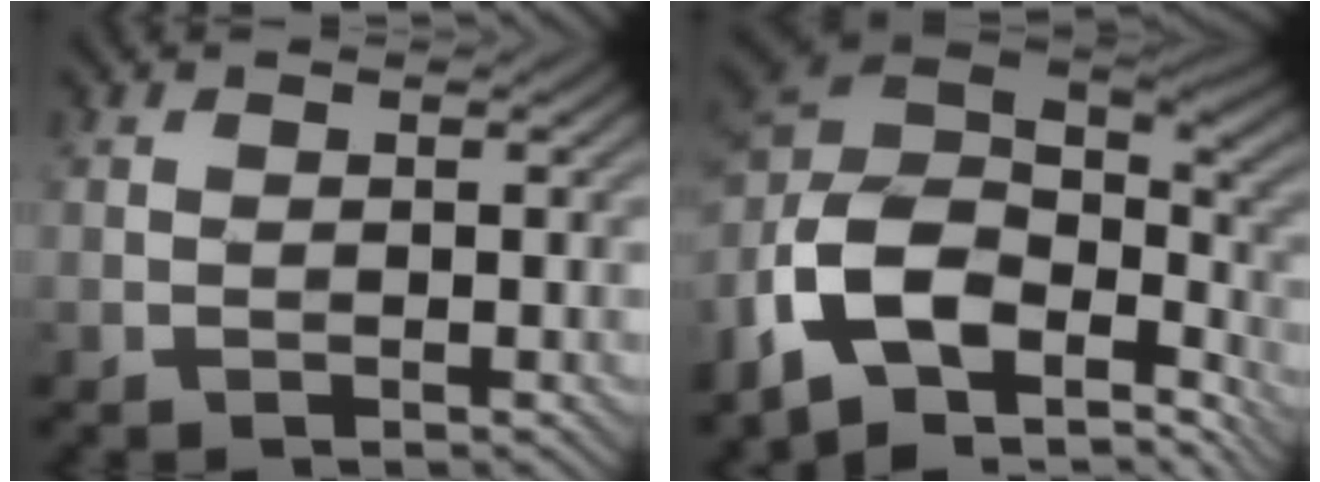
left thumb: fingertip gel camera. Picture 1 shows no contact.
{"total": 15.1, "force": [-4.5, 9.5, 10.8], "torque": [-0.277, -0.013, -0.068]}